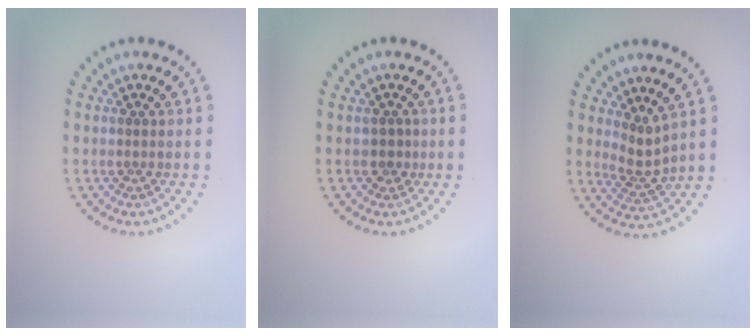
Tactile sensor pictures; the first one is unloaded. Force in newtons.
{"total": 1.4, "press": 1.1, "slide": 0.8}
{"total": 2.4, "press": 1.5, "slide": 1.9}